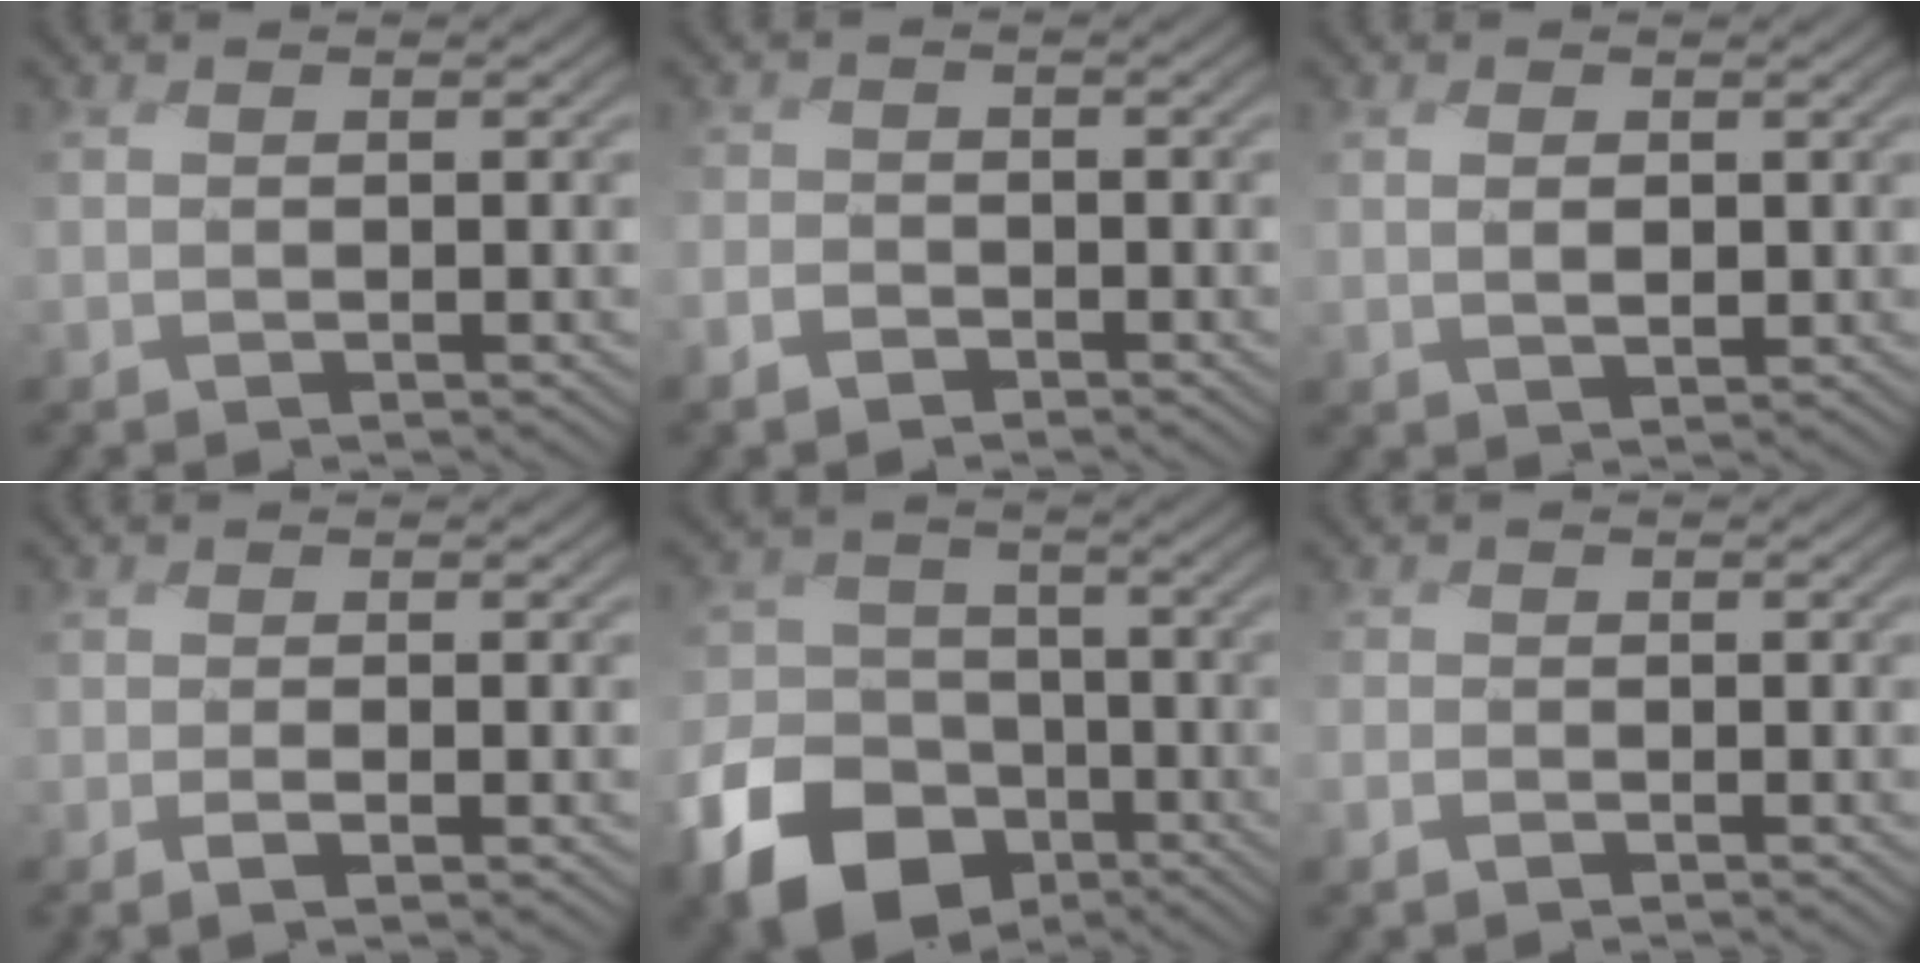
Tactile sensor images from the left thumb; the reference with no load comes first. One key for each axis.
{"total": 2.2, "fx": -1.9, "fy": 1.0, "fz": -0.5, "tx": 0.018, "ty": -0.001, "tz": -0.049}
{"total": 1.8, "fx": 0.2, "fy": 1.2, "fz": 1.3, "tx": -0.030, "ty": -0.003, "tz": 0.004}
{"total": 1.4, "fx": -1.0, "fy": 0.2, "fz": 1.0, "tx": -0.018, "ty": -0.003, "tz": -0.021}
{"total": 14.1, "fx": -8.1, "fy": 10.2, "fz": 5.5, "tx": -0.133, "ty": -0.047, "tz": -0.154}
{"total": 1.3, "fx": -1.1, "fy": 0.3, "fz": -0.8, "tx": 0.023, "ty": -0.005, "tz": -0.030}